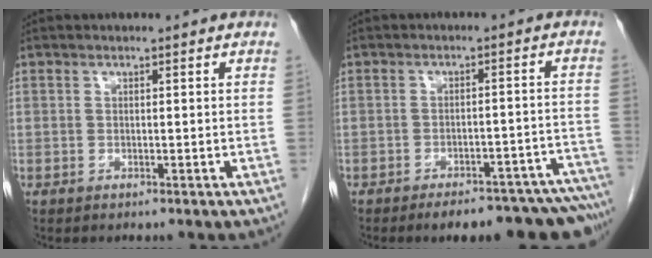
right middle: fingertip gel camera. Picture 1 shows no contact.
{"total": 16.0, "force": [-14.2, 4.0, 6.0], "torque": [-0.016, 0.024, -0.167]}